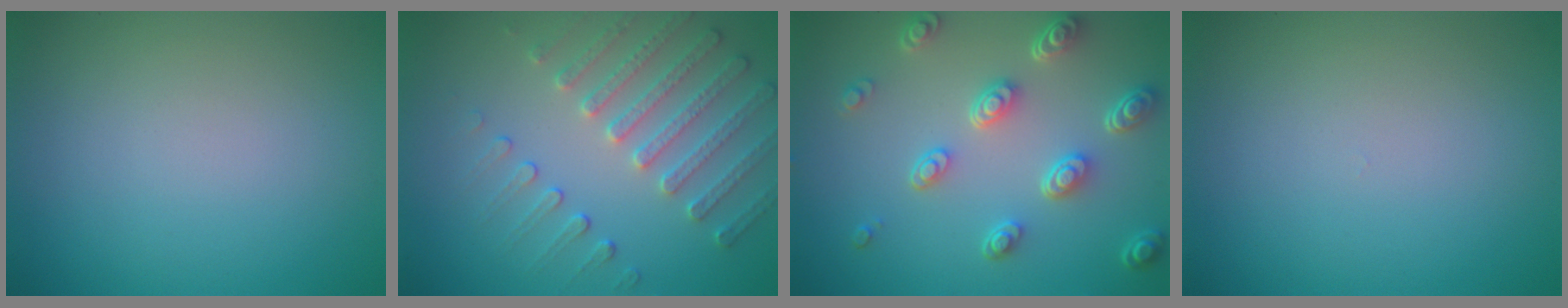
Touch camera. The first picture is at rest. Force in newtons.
{"total": 3.8, "press": 3.6, "slide": 1.2}
{"total": 5.1, "press": 3.8, "slide": 3.3}
{"total": 0.0}